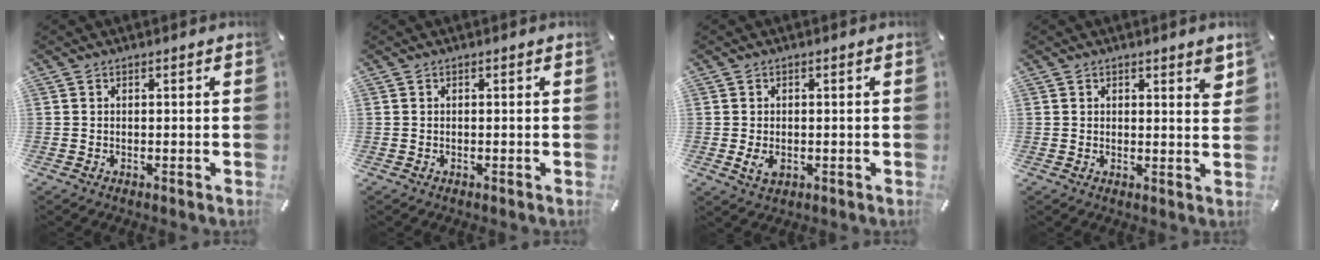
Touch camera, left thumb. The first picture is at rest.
{"total": 0.0}
{"total": 2.9, "force": [-0.6, 1.8, 2.2], "torque": [-0.053, -0.004, -0.012]}
{"total": 2.9, "force": [1.9, 1.2, 1.8], "torque": [-0.015, -0.009, 0.029]}